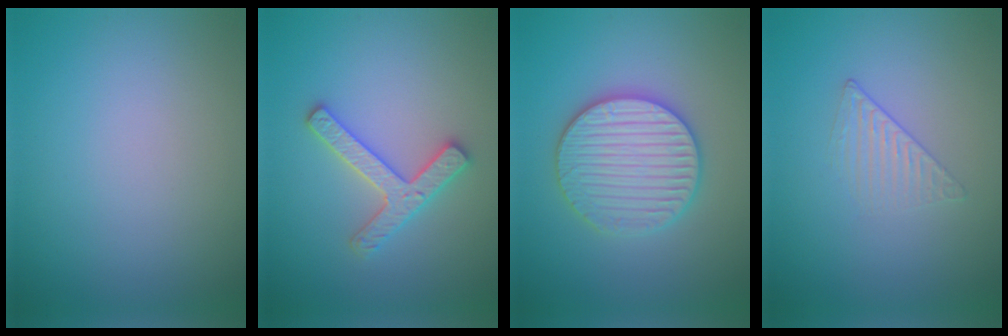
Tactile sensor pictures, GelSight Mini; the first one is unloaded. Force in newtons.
{"total": 2.8, "press": 2.8, "slide": 0.6}
{"total": 5.9, "press": 5.8, "slide": 1.1}
{"total": 1.3, "press": 0.4, "slide": 1.2}